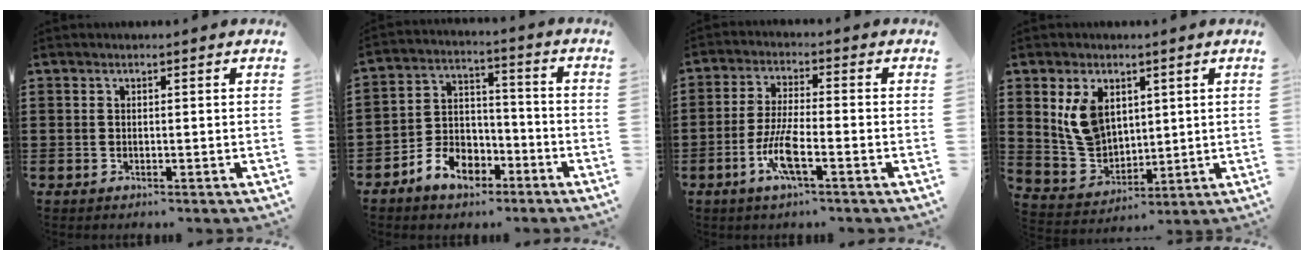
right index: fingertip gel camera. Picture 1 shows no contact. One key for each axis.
{"total": 6.8, "fx": -4.2, "fy": 4.8, "fz": 2.1, "tx": -0.059, "ty": 0.024, "tz": -0.082}
{"total": 6.8, "fx": -3.0, "fy": 1.1, "fz": 6.0, "tx": -0.140, "ty": -0.018, "tz": -0.062}
{"total": 8.0, "fx": 2.9, "fy": 5.8, "fz": 4.7, "tx": -0.124, "ty": 0.014, "tz": 0.054}